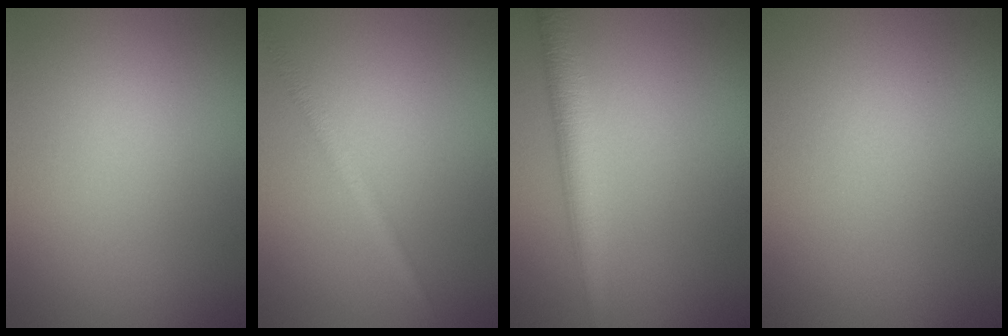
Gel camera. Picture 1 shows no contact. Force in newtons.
{"total": 1.6, "press": 1.6, "slide": 0.0}
{"total": 3.8, "press": 3.8, "slide": 0.3}
{"total": 0.0}